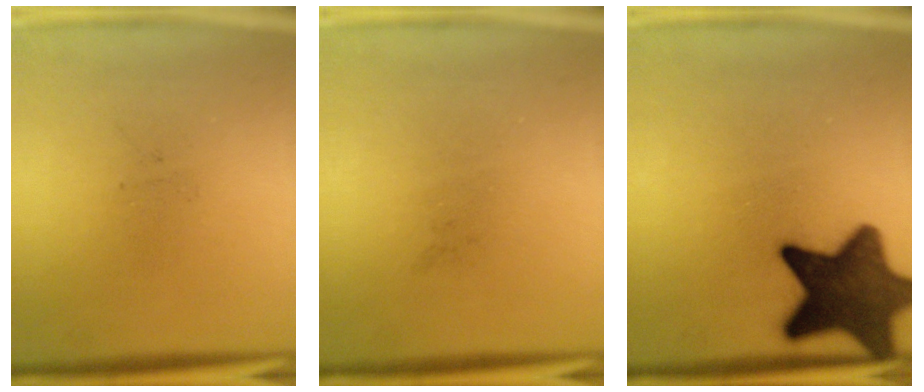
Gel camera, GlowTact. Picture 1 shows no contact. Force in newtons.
{"total": 0.0}
{"total": 14.1}